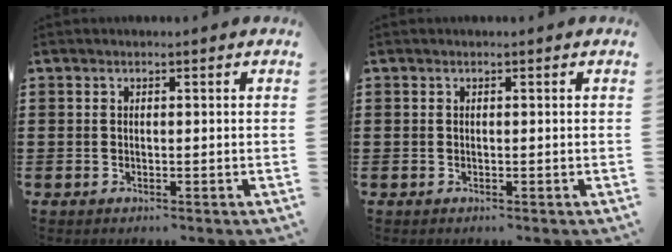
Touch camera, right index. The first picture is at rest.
{"total": 0.0}